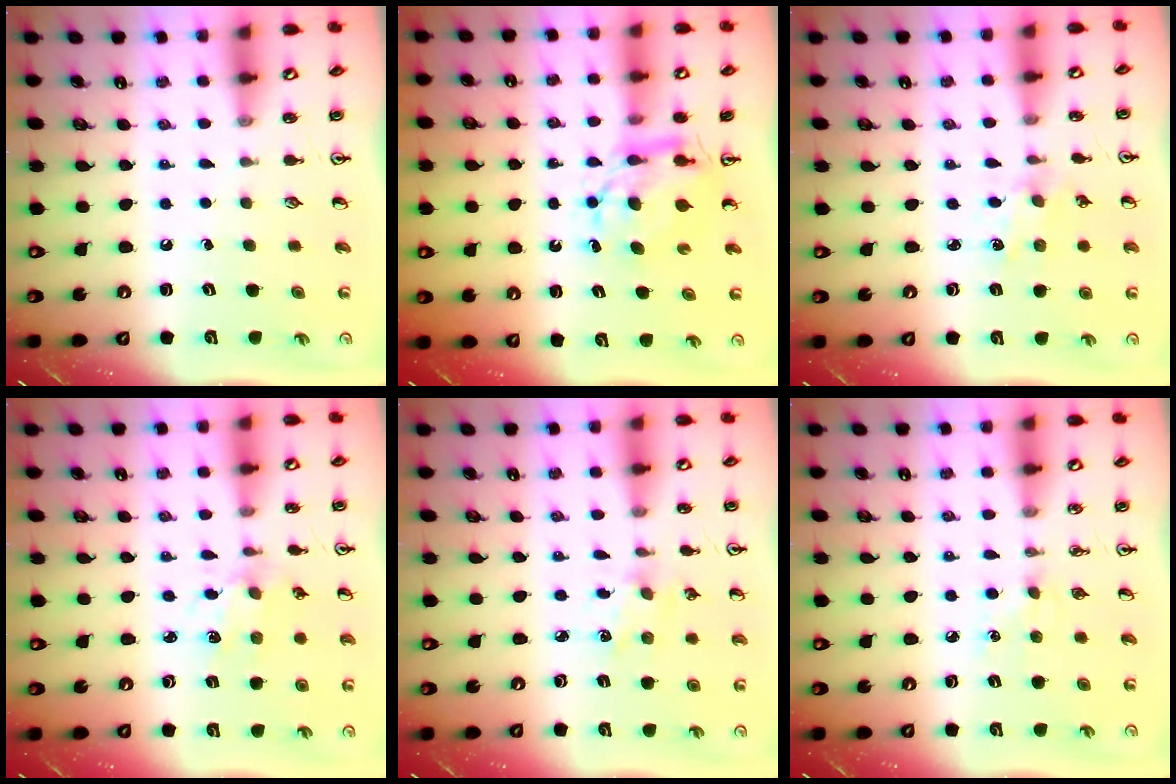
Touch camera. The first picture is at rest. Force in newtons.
{"total": 6.9, "press": 6.9, "slide": 0.6}
{"total": 2.0, "press": 2.0, "slide": 0.4}
{"total": 2.6, "press": 2.6, "slide": 0.4}
{"total": 2.0, "press": 2.0, "slide": 0.5}
{"total": 4.1, "press": 4.0, "slide": 0.6}